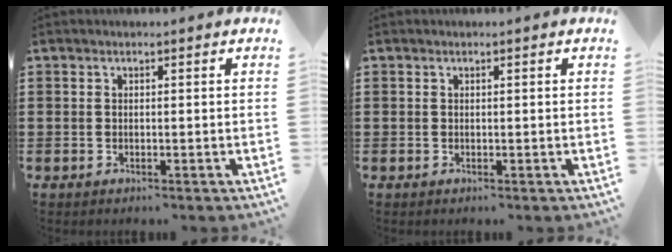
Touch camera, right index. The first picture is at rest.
{"total": 0.0}